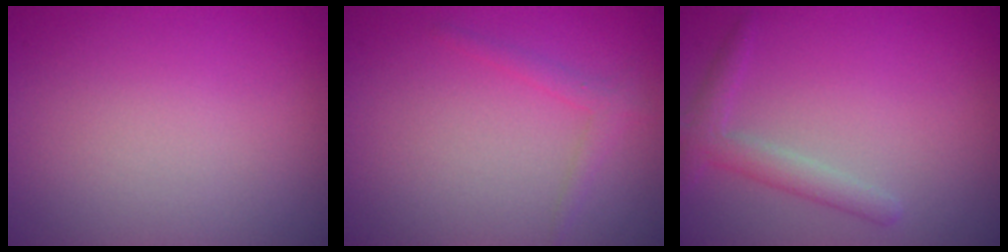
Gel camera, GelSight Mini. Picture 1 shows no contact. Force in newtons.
{"total": 1.3, "press": 1.2, "slide": 0.1}
{"total": 2.2, "press": 2.2, "slide": 0.1}